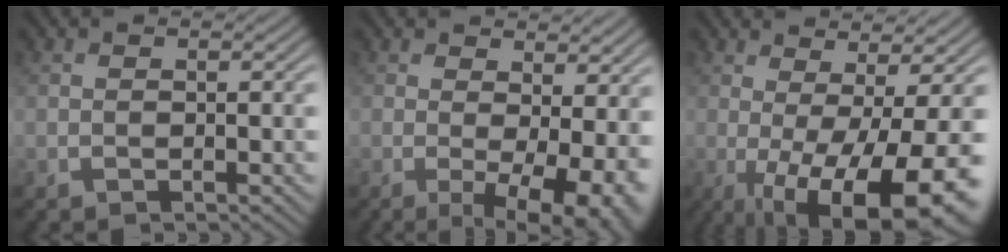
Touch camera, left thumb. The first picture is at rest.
{"total": 9.2, "force": [-0.3, 3.5, 8.5], "torque": [-0.112, -0.008, 0.004]}
{"total": 14.2, "force": [-3.5, 3.9, 13.2], "torque": [-0.190, 0.000, -0.040]}